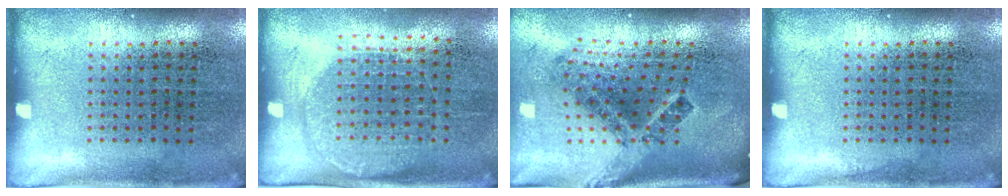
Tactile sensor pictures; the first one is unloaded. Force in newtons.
{"total": 1.4, "press": 1.2, "slide": 0.6}
{"total": 2.8, "press": 1.7, "slide": 2.2}
{"total": 0.0}